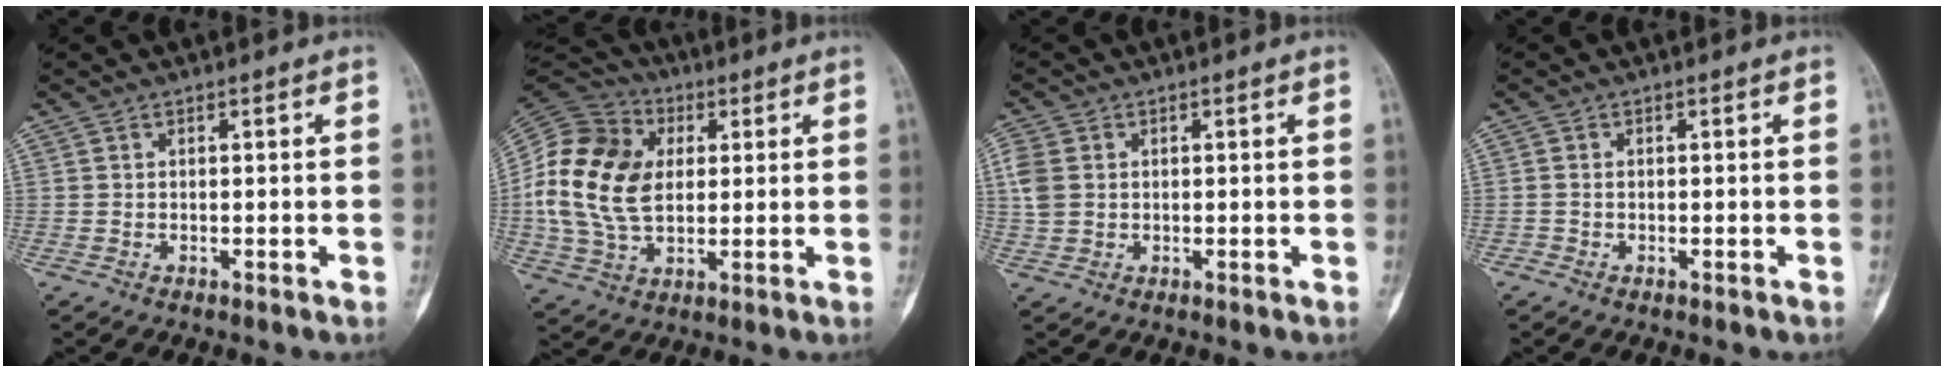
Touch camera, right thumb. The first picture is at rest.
{"total": 18.1, "force": [1.7, 12.7, 12.8], "torque": [-0.248, 0.007, 0.029]}
{"total": 5.5, "force": [0.2, 3.8, 4.0], "torque": [-0.119, 0.009, 0.000]}
{"total": 0.6, "force": [-0.3, 0.5, 0.1], "torque": [0.001, 0.002, -0.010]}